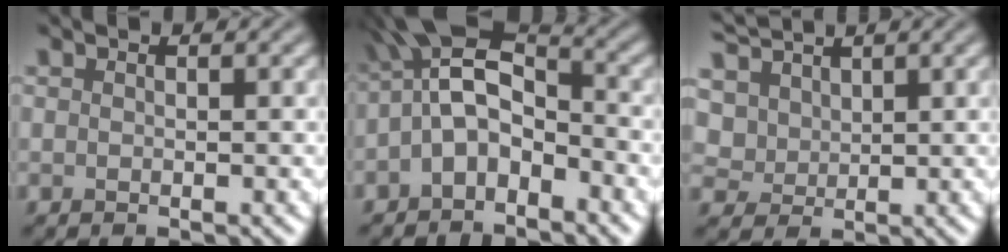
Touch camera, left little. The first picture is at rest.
{"total": 6.1, "force": [-1.5, 3.3, 5.0], "torque": [-0.084, 0.020, -0.042]}
{"total": 6.8, "force": [3.5, 4.8, 3.5], "torque": [-0.105, 0.018, 0.059]}